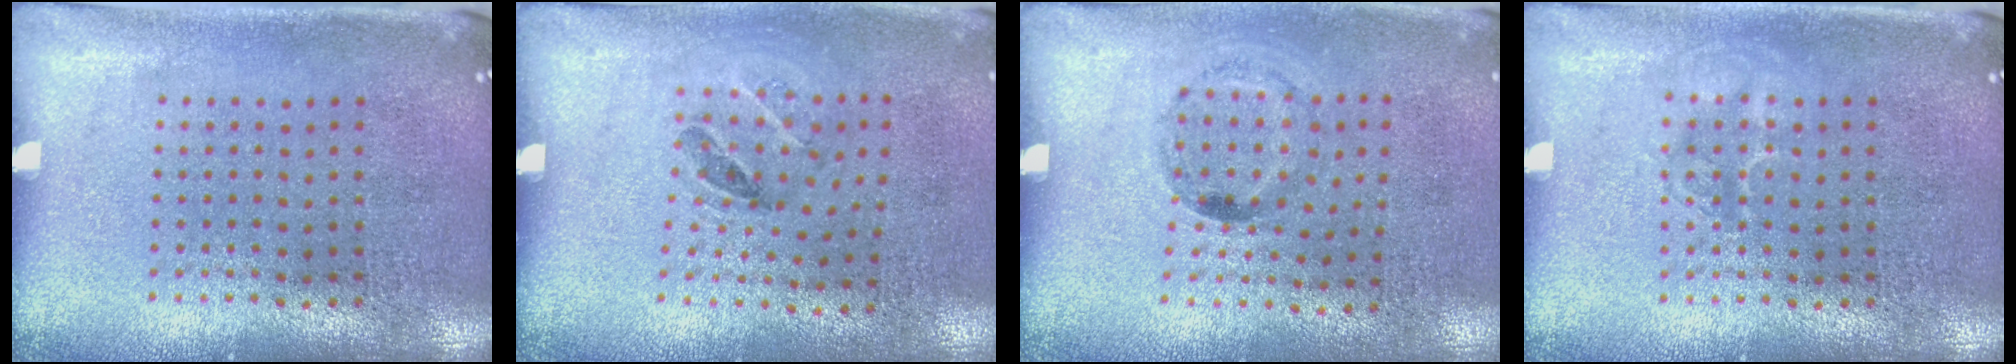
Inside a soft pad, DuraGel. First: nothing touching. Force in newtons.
{"total": 1.2, "press": 0.8, "slide": 0.9}
{"total": 1.3, "press": 0.7, "slide": 1.1}
{"total": 1.2, "press": 1.2, "slide": 0.2}